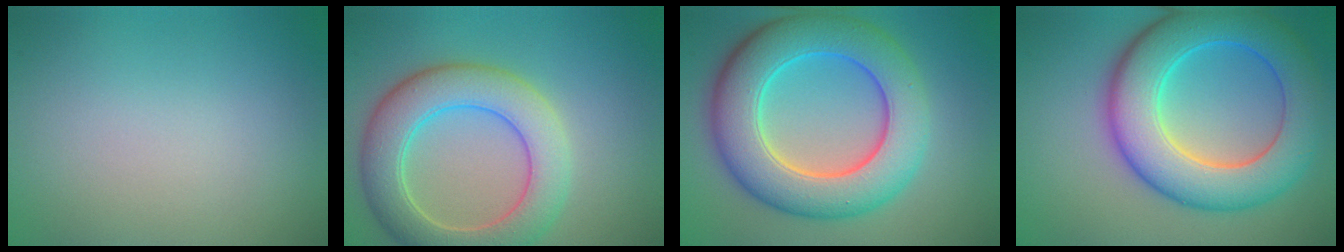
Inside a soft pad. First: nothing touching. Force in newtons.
{"total": 6.9, "press": 6.9, "slide": 0.8}
{"total": 9.7, "press": 9.7, "slide": 0.2}
{"total": 9.6, "press": 9.6, "slide": 0.0}